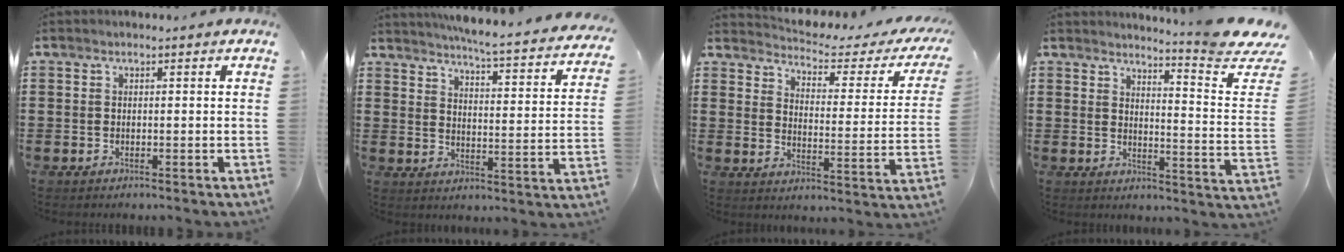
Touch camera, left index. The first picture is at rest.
{"total": 4.6, "force": [4.2, -0.6, 1.7], "torque": [-0.048, -0.043, 0.062]}
{"total": 2.9, "force": [2.5, 0.3, 1.5], "torque": [-0.047, -0.023, 0.034]}
{"total": 5.7, "force": [4.8, -0.4, 3.1], "torque": [-0.059, -0.045, 0.072]}